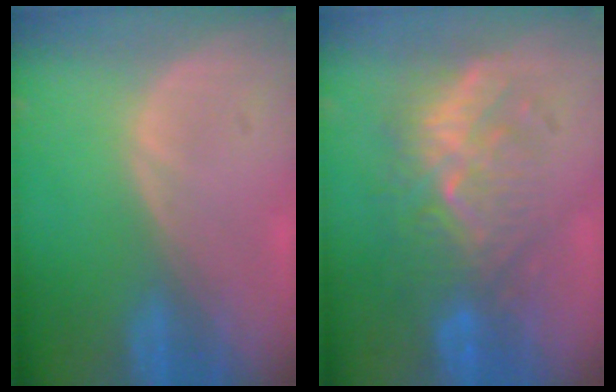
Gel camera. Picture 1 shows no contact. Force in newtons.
{"total": 9.0, "press": 8.6, "slide": 2.4}